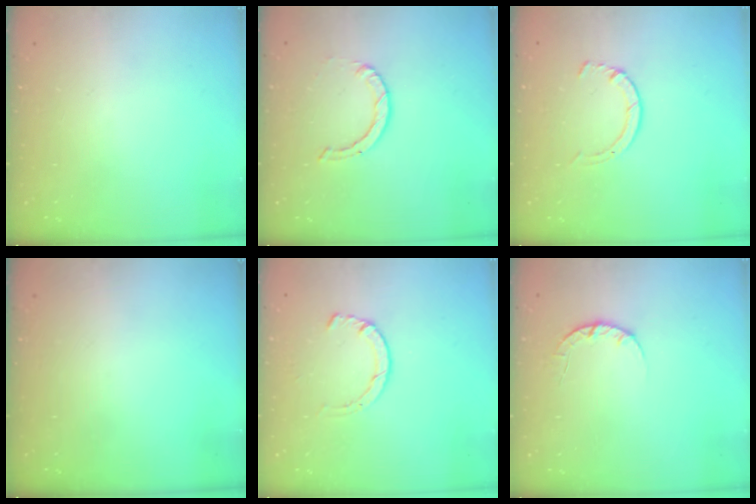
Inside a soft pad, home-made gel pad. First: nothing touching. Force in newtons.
{"total": 0.9, "press": 0.9, "slide": 0.1}
{"total": 2.8, "press": 2.8, "slide": 0.4}
{"total": 0.0}
{"total": 1.2, "press": 1.2, "slide": 0.3}
{"total": 3.7, "press": 3.7, "slide": 0.5}